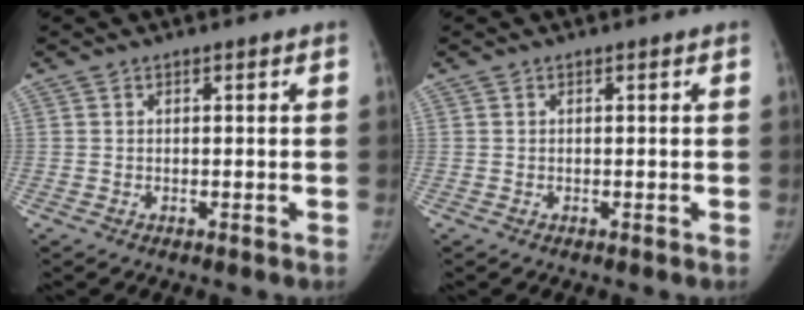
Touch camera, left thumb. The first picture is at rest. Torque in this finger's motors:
{"motor_torque": [0.05, -0.03, 0.17, -0.17, 0.01]}